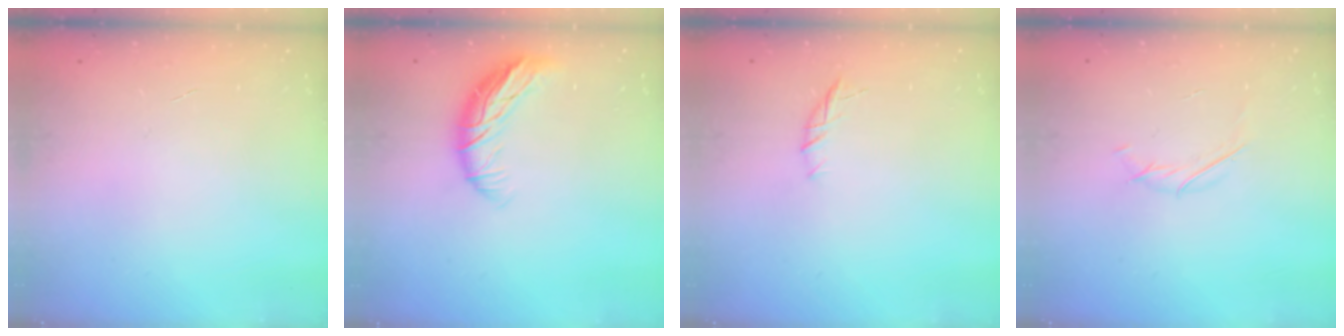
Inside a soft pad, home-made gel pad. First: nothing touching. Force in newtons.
{"total": 9.9, "press": 9.9, "slide": 0.4}
{"total": 7.0, "press": 6.9, "slide": 1.5}
{"total": 3.7, "press": 3.6, "slide": 0.7}